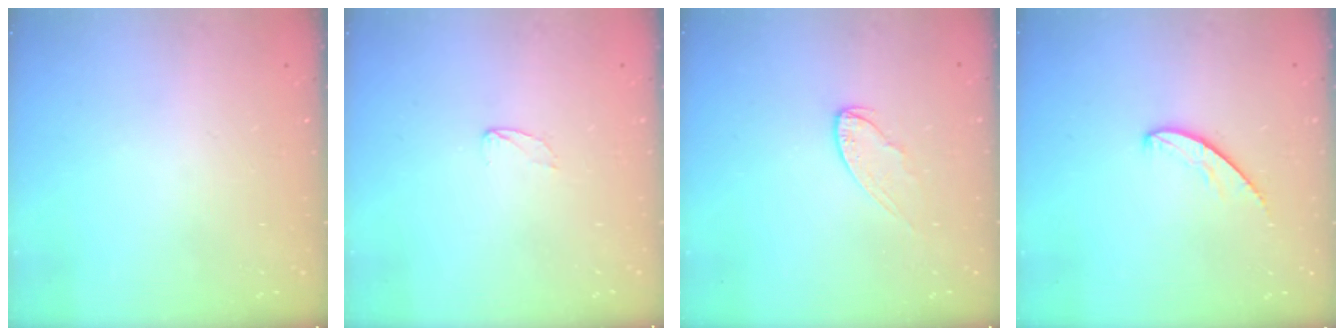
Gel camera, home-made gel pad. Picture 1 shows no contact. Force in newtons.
{"total": 4.0, "press": 4.0, "slide": 0.4}
{"total": 6.5, "press": 6.5, "slide": 0.1}
{"total": 5.0, "press": 5.0, "slide": 0.5}